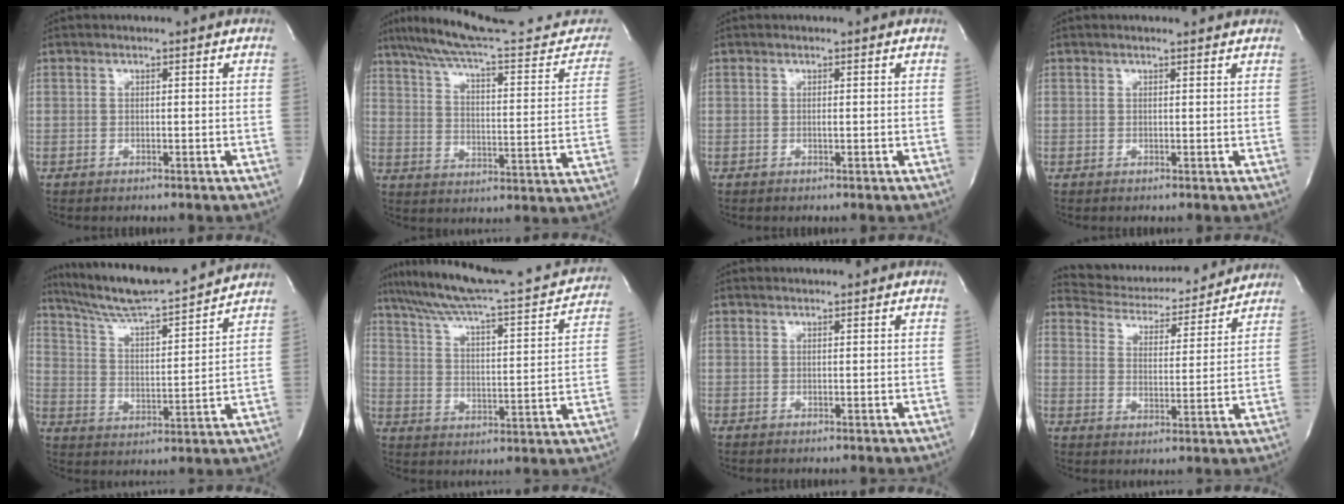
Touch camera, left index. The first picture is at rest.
{"total": 27.0, "force": [23.7, 3.8, 12.4], "torque": [-0.183, -0.043, 0.310]}
{"total": 0.0}
{"total": 2.9, "force": [2.8, 0.3, 0.7], "torque": [-0.016, 0.002, 0.025]}
{"total": 16.7, "force": [15.5, 0.2, 6.2], "torque": [-0.116, -0.003, 0.245]}
{"total": 24.8, "force": [22.2, 2.4, 10.8], "torque": [-0.168, -0.026, 0.298]}
{"total": 1.8, "force": [1.8, 0.1, 0.1], "torque": [-0.008, 0.010, 0.023]}
{"total": 16.6, "force": [15.9, 3.5, 3.4], "torque": [-0.044, -0.006, 0.216]}